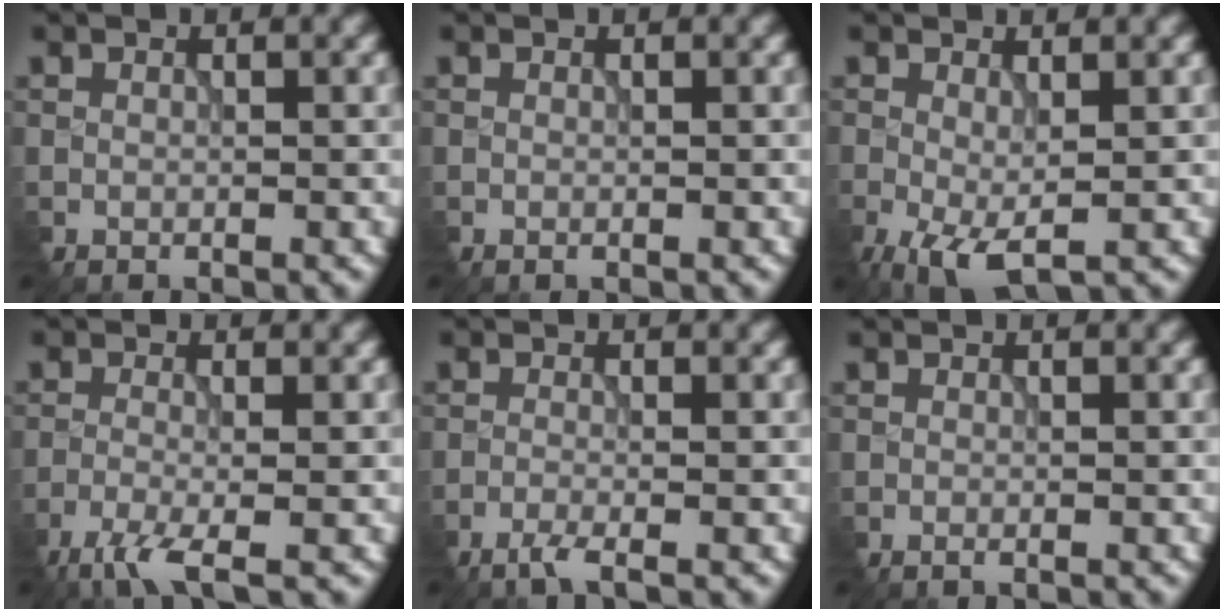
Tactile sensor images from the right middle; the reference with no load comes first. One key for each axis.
{"total": 0.0}
{"total": 3.9, "fx": -1.4, "fy": 1.7, "fz": 3.2, "tx": -0.078, "ty": -0.013, "tz": -0.021}
{"total": 4.0, "fx": -2.8, "fy": 0.7, "fz": 2.8, "tx": -0.065, "ty": -0.006, "tz": -0.058}
{"total": 2.2, "fx": -1.8, "fy": 0.1, "fz": 1.3, "tx": -0.036, "ty": -0.005, "tz": -0.040}
{"total": 0.5, "fx": -0.4, "fy": -0.1, "fz": 0.3, "tx": -0.009, "ty": -0.005, "tz": -0.008}